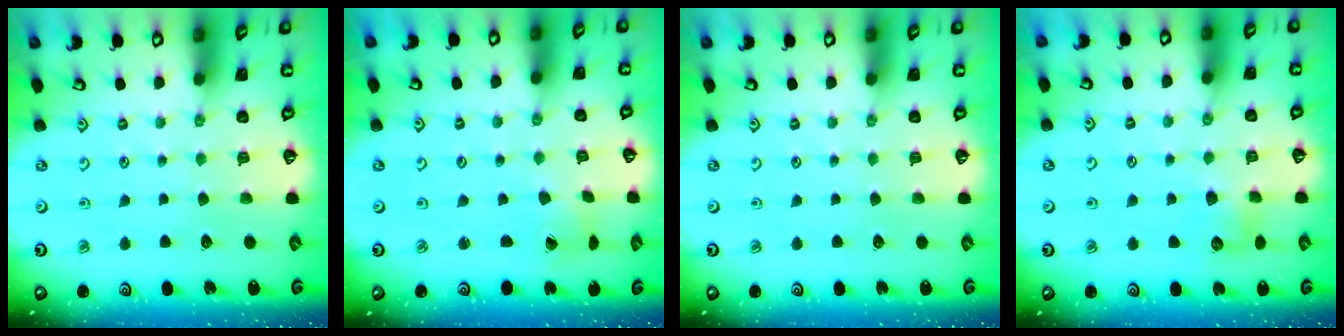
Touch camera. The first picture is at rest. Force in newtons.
{"total": 1.0, "press": 1.0, "slide": 0.1}
{"total": 0.0}
{"total": 5.6, "press": 5.5, "slide": 0.7}